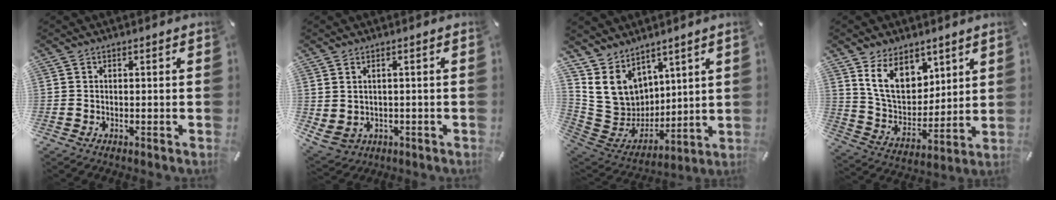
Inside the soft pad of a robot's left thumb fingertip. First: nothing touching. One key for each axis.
{"total": 3.5, "fx": 0.3, "fy": 3.0, "fz": 1.8, "tx": -0.042, "ty": -0.002, "tz": 0.003}
{"total": 12.2, "fx": 6.3, "fy": 10.1, "fz": 2.7, "tx": -0.074, "ty": -0.058, "tz": 0.137}
{"total": 13.5, "fx": 7.6, "fy": 9.0, "fz": 6.5, "tx": -0.133, "ty": -0.033, "tz": 0.147}